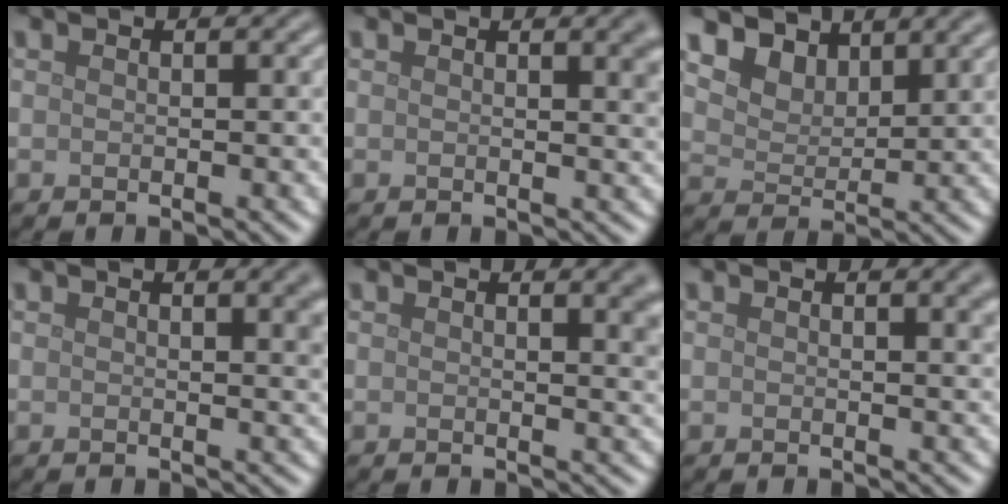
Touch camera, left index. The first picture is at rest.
{"total": 2.9, "force": [1.2, 1.0, 2.4], "torque": [-0.014, 0.007, 0.013]}
{"total": 5.8, "force": [4.4, 3.1, 2.1], "torque": [-0.064, -0.013, 0.079]}
{"total": 3.0, "force": [1.1, 1.0, 2.5], "torque": [-0.018, 0.007, 0.012]}
{"total": 3.1, "force": [1.4, 1.2, 2.6], "torque": [-0.017, 0.004, 0.016]}
{"total": 2.1, "force": [0.9, 0.7, 1.8], "torque": [-0.009, 0.006, 0.010]}